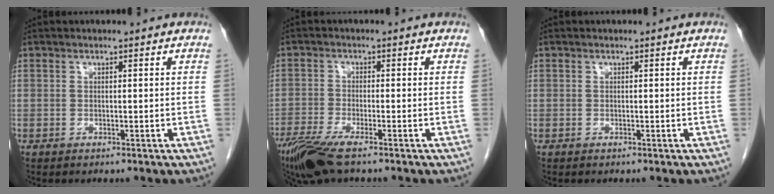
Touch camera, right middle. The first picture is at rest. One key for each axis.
{"total": 7.4, "fx": -5.3, "fy": 1.0, "fz": 5.1, "tx": -0.100, "ty": -0.020, "tz": -0.100}
{"total": 0.0}